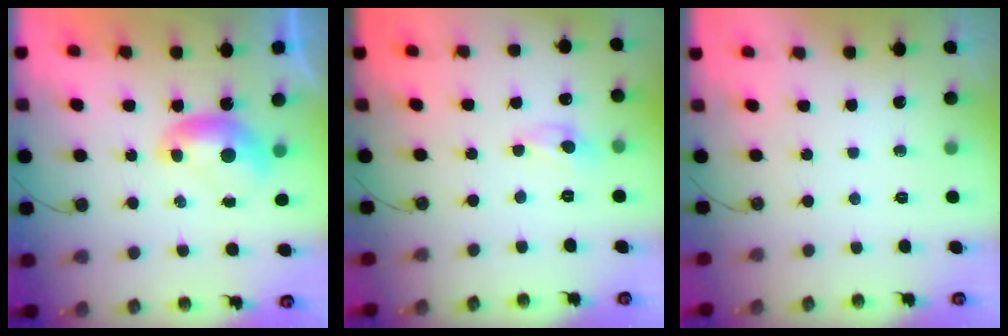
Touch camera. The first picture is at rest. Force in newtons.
{"total": 0.0}
{"total": 0.0}